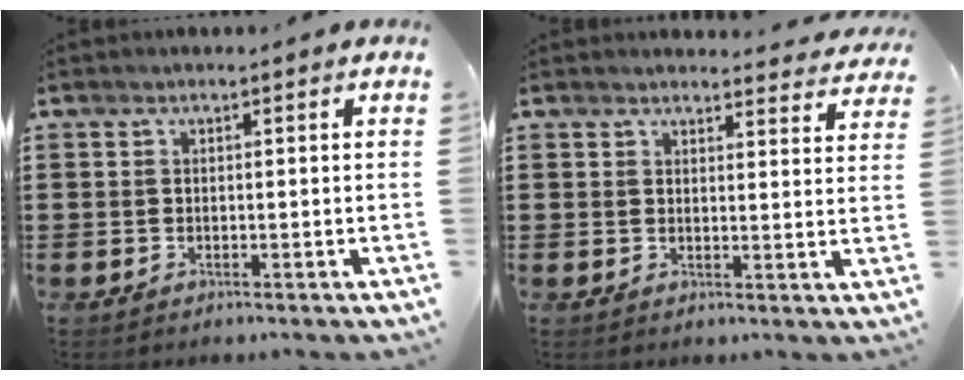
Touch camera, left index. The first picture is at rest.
{"total": 3.0, "force": [2.9, 0.3, 0.4], "torque": [-0.010, -0.016, 0.052]}